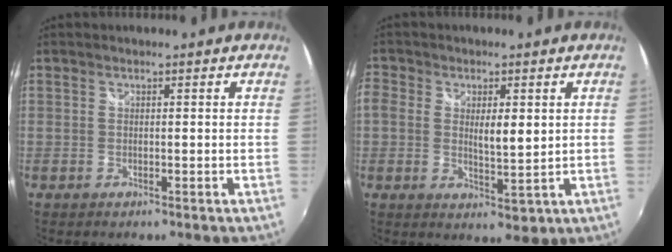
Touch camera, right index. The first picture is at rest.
{"total": 6.0, "force": [0.3, 3.3, 5.0], "torque": [-0.101, -0.001, 0.004]}